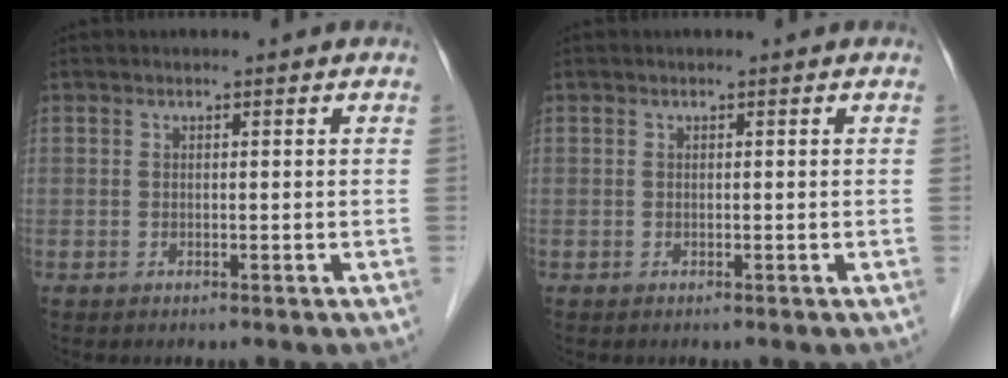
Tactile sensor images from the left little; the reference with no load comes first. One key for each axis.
{"total": 0.0}